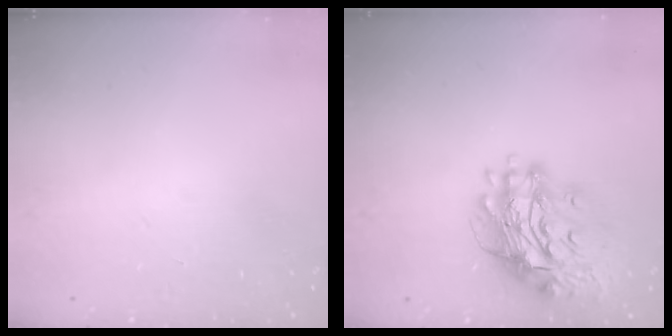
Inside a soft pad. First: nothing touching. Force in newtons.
{"total": 16.0, "press": 15.9, "slide": 2.1}